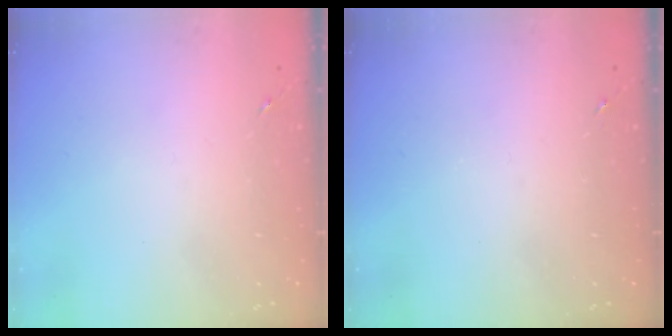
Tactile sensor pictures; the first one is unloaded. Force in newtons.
{"total": 0.0}